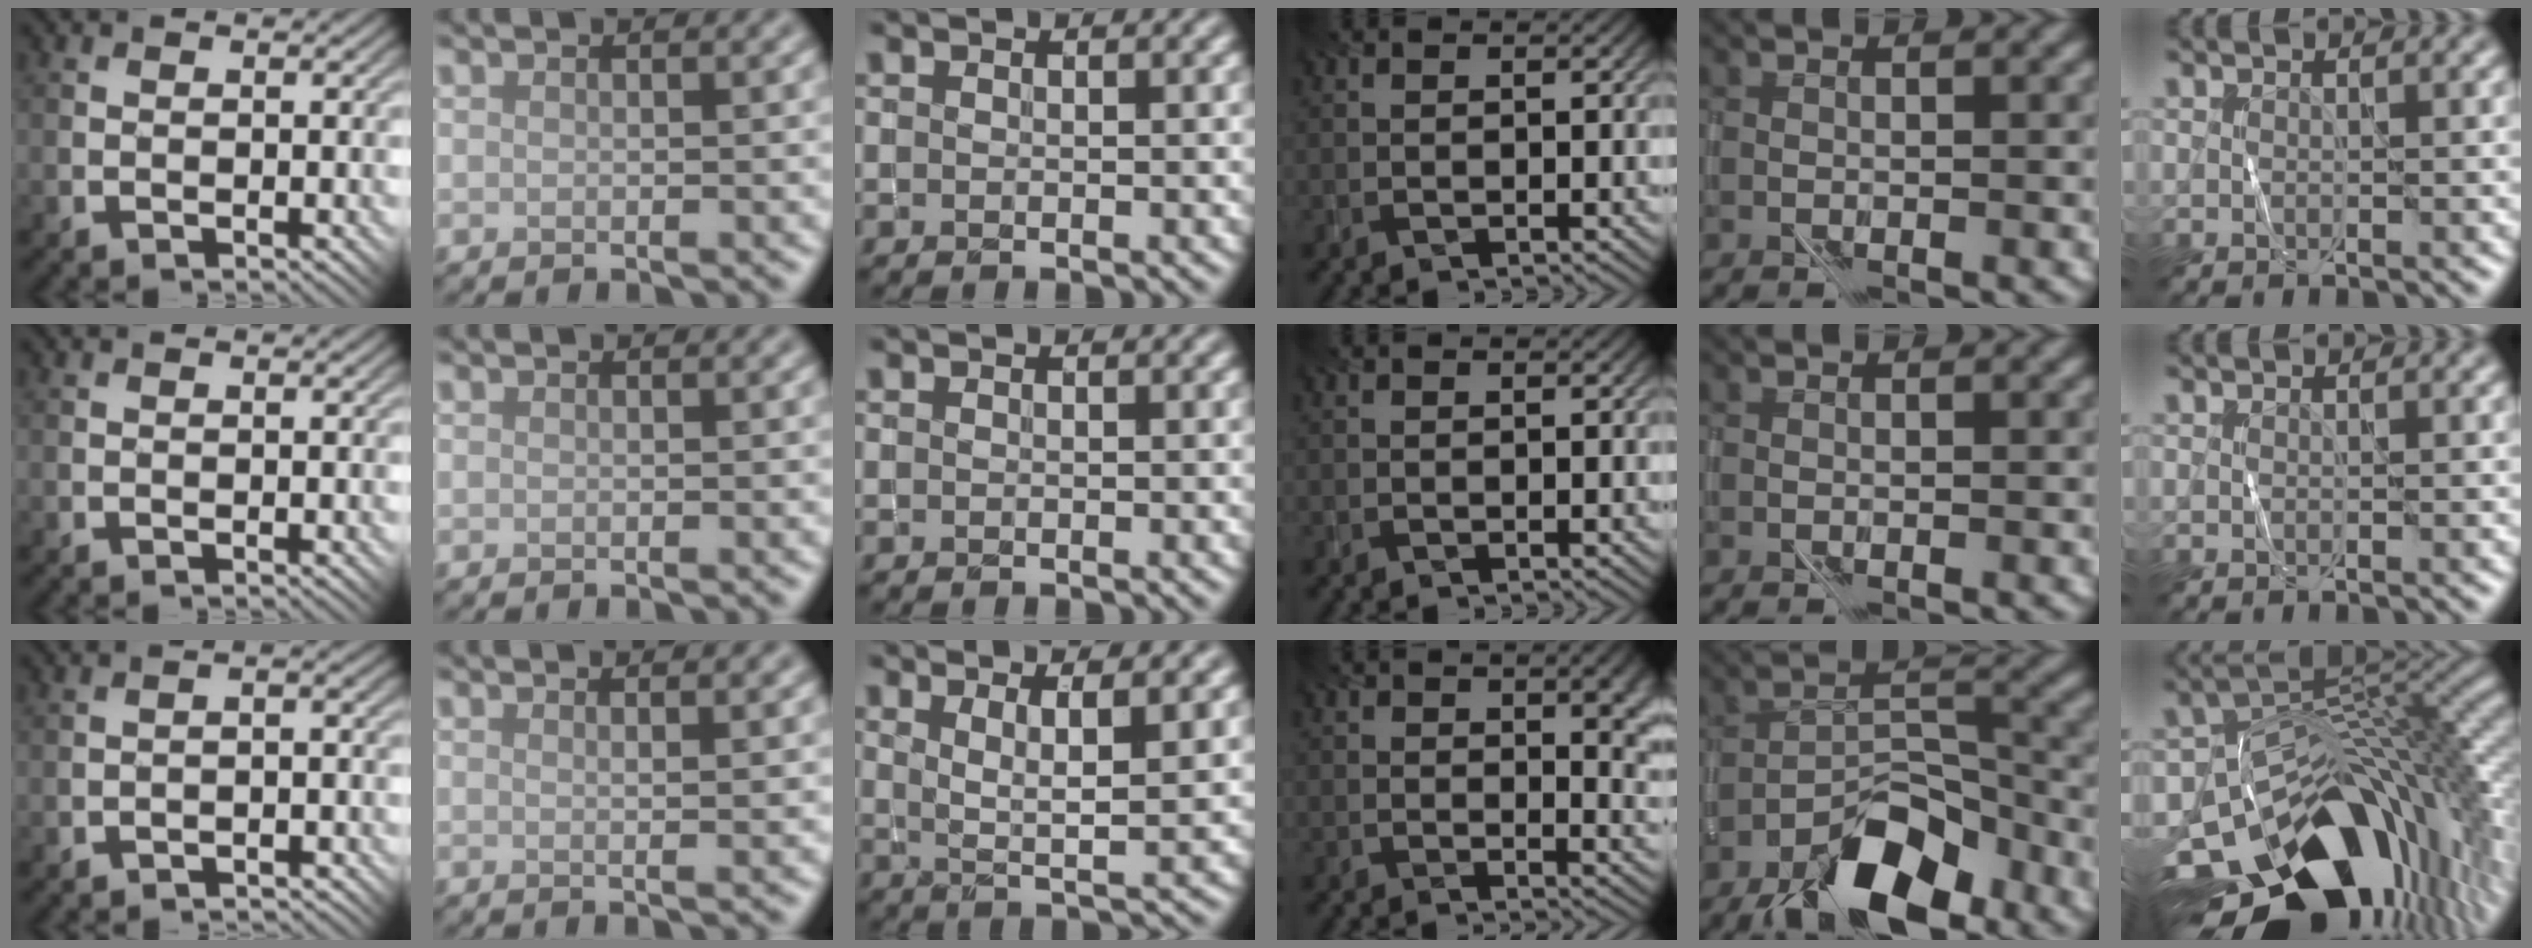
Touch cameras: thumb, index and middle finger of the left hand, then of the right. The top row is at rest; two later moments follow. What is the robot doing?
{"motion": "wrap", "object": "yarn"}